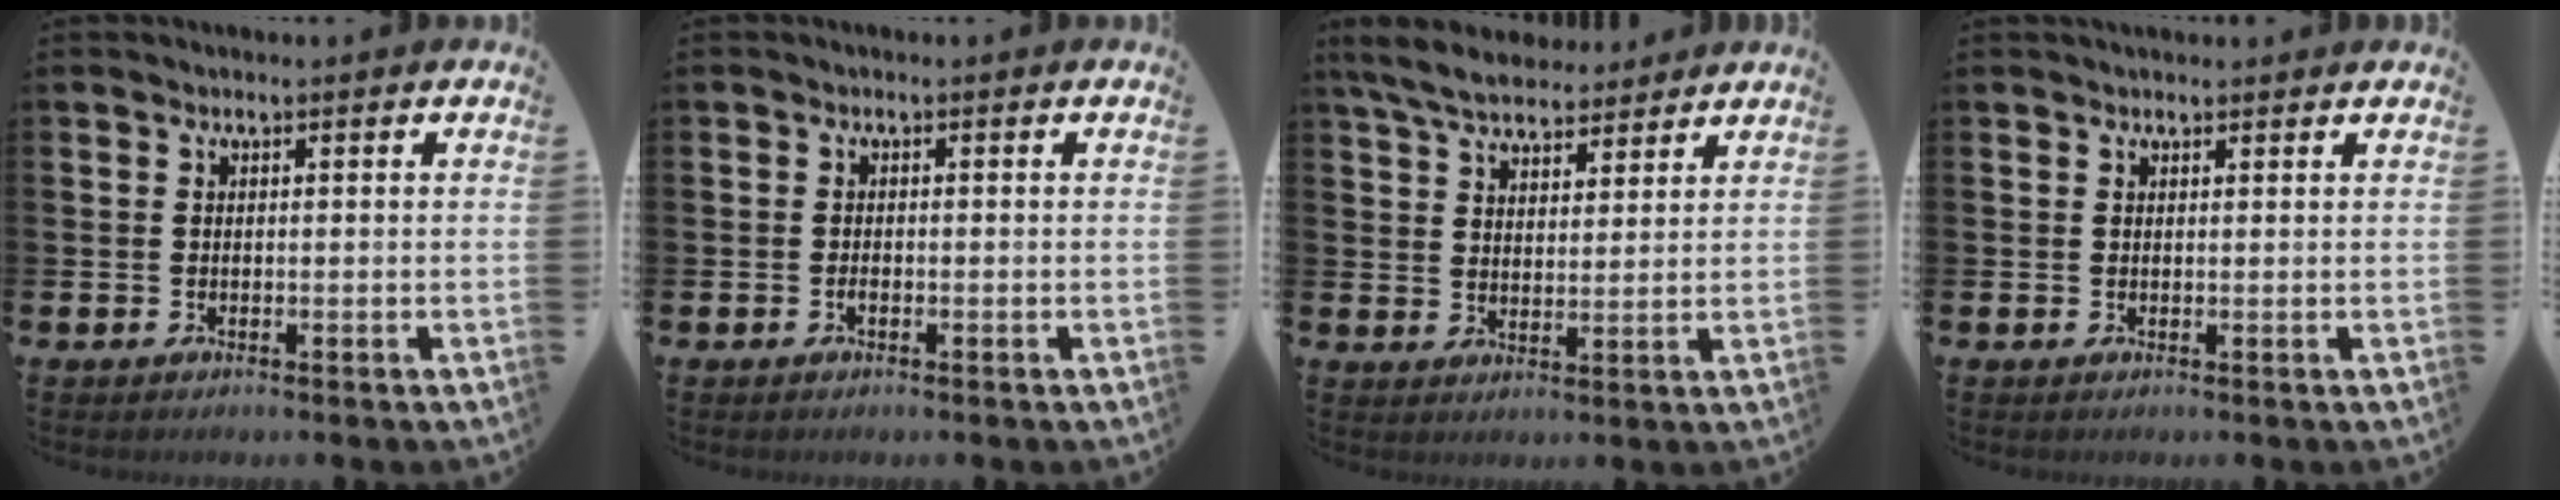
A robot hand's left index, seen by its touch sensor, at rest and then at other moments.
{"total": 0.8, "force": [-0.4, 0.4, 0.6], "torque": [-0.018, 0.000, -0.006]}
{"total": 6.7, "force": [6.2, 1.9, 1.7], "torque": [-0.059, -0.018, 0.114]}
{"total": 0.8, "force": [0.7, 0.2, 0.2], "torque": [0.005, -0.001, 0.011]}